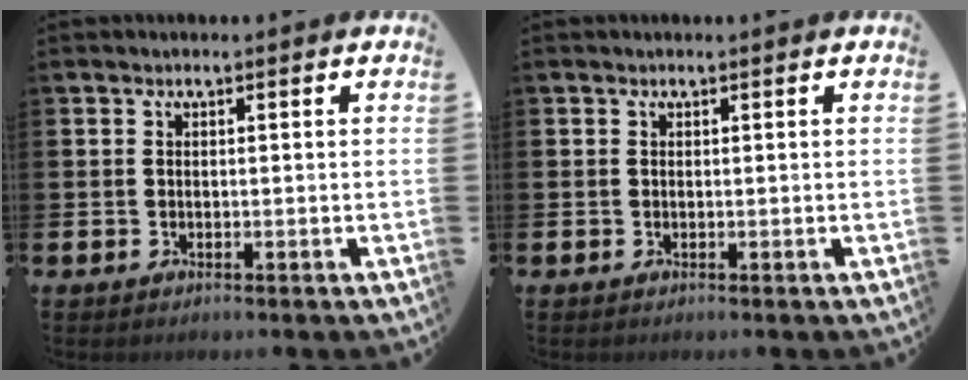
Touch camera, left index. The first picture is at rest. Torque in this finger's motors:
{"motor_torque": [-0.28, 0.12, -0.37, -0.14]}